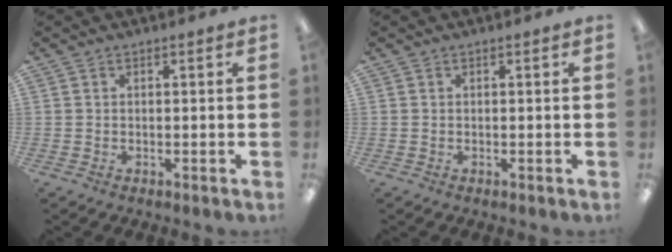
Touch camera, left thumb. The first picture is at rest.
{"total": 0.0}